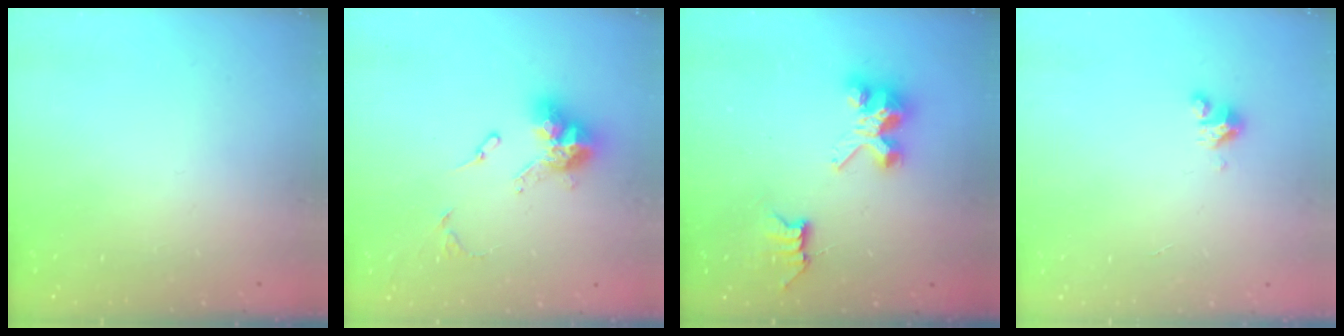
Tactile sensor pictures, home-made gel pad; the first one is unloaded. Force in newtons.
{"total": 12.3, "press": 12.3, "slide": 1.2}
{"total": 7.8, "press": 7.8, "slide": 0.3}
{"total": 2.5, "press": 2.5, "slide": 0.2}